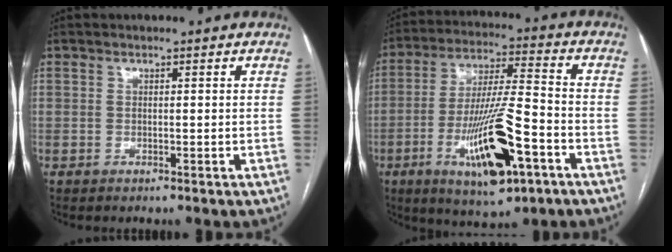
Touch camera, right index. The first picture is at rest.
{"total": 16.1, "force": [-6.5, 2.9, 14.4], "torque": [-0.270, -0.012, -0.101]}